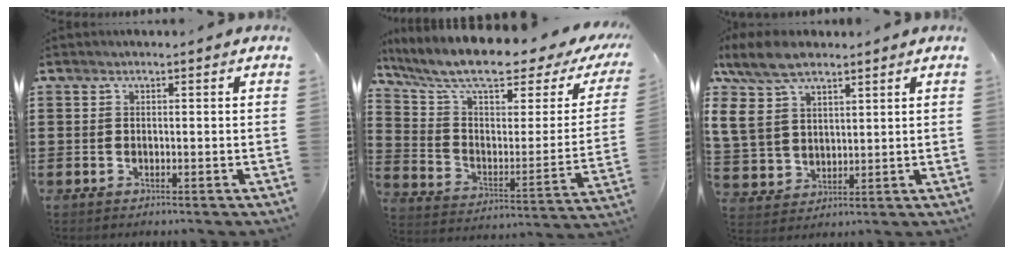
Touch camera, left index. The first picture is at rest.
{"total": 10.3, "force": [7.9, 1.8, 6.3], "torque": [-0.147, -0.050, 0.132]}
{"total": 10.3, "force": [6.9, 5.4, 5.4], "torque": [-0.149, -0.007, 0.128]}